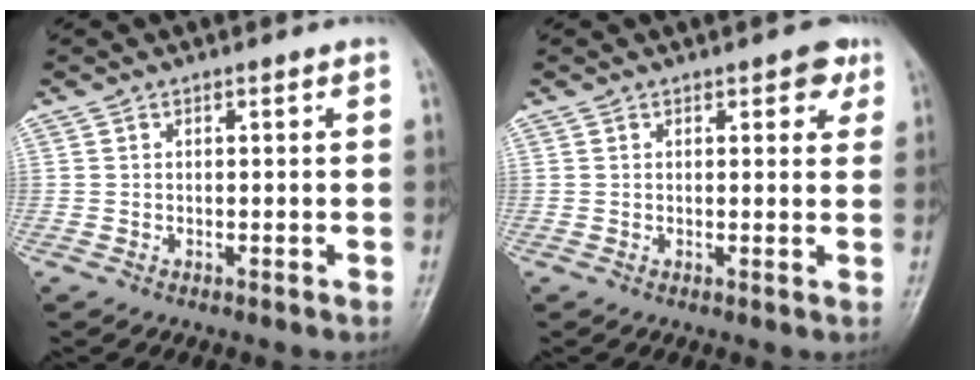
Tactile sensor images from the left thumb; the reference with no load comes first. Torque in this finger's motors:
{"motor_torque": [-0.18, 0.09, -0.20, -0.03, 0.03]}